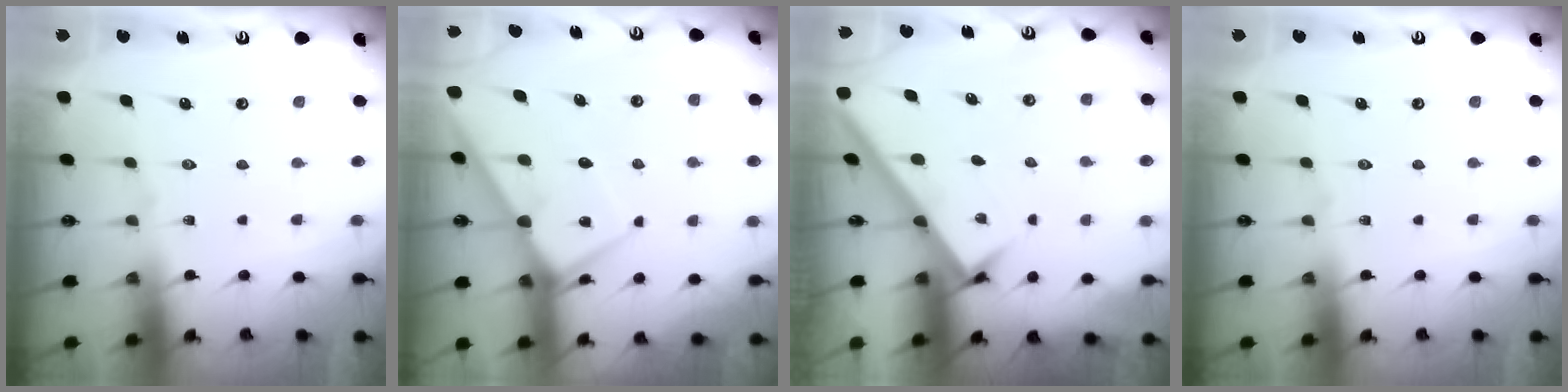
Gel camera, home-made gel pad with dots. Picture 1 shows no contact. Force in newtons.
{"total": 6.4, "press": 6.4, "slide": 0.7}
{"total": 2.4, "press": 2.4, "slide": 0.3}
{"total": 0.0}